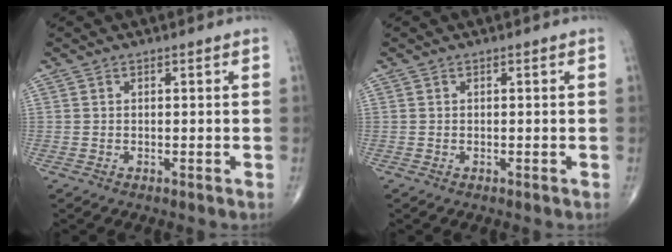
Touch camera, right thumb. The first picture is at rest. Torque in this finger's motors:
{"motor_torque": [0.29, 0.12, -0.11, -0.17, 0.01]}